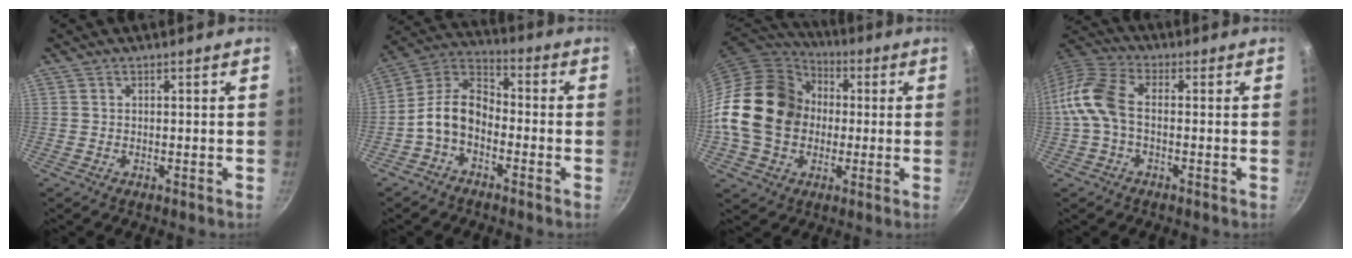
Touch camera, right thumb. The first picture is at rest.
{"total": 10.1, "force": [-3.4, 6.6, 6.8], "torque": [-0.115, 0.054, -0.086]}
{"total": 20.5, "force": [-0.1, 16.5, 12.2], "torque": [-0.202, 0.040, -0.007]}
{"total": 9.8, "force": [-1.1, 5.8, 7.8], "torque": [-0.159, 0.035, -0.039]}